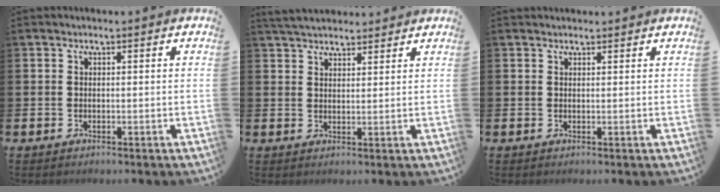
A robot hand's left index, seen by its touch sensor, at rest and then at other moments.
{"total": 4.0, "force": [3.9, 1.0, 0.5], "torque": [-0.016, -0.013, 0.071]}
{"total": 0.9, "force": [0.9, 0.3, 0.0], "torque": [0.011, -0.001, 0.014]}